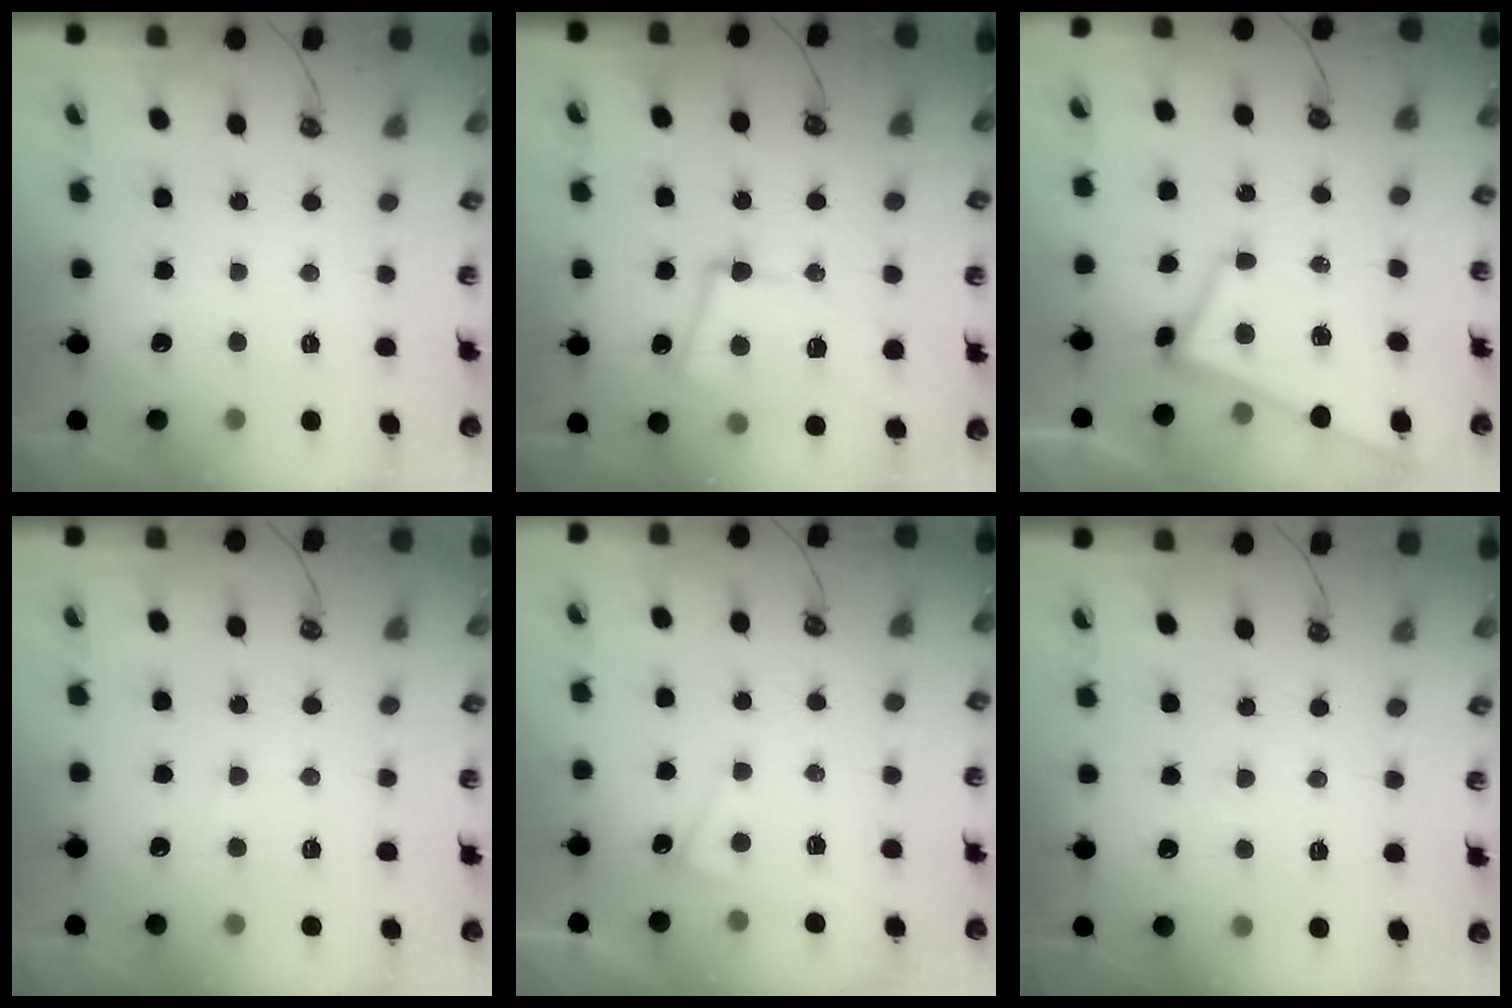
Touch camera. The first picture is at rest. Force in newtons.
{"total": 9.0, "press": 8.8, "slide": 1.7}
{"total": 1.0, "press": 0.2, "slide": 1.0}
{"total": 1.3, "press": 1.2, "slide": 0.5}
{"total": 3.5, "press": 3.5, "slide": 0.2}
{"total": 2.0, "press": 2.0, "slide": 0.2}